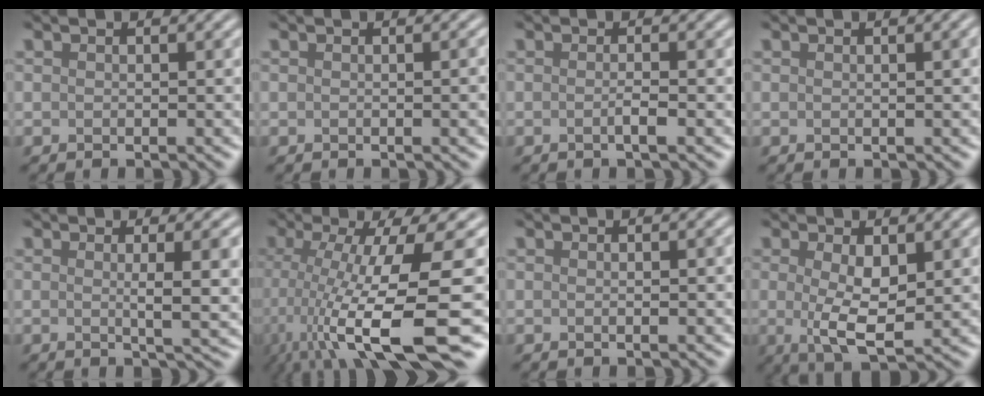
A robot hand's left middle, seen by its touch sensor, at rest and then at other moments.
{"total": 2.5, "force": [0.0, 1.0, 2.3], "torque": [-0.011, 0.005, -0.004]}
{"total": 1.2, "force": [-0.2, 0.3, 1.1], "torque": [-0.014, 0.002, -0.004]}
{"total": 1.7, "force": [0.4, 0.7, 1.5], "torque": [-0.009, 0.006, -0.001]}
{"total": 5.6, "force": [0.5, 1.3, 5.4], "torque": [-0.068, 0.003, 0.010]}
{"total": 13.6, "force": [-3.4, 3.2, 12.8], "torque": [-0.212, -0.013, -0.046]}
{"total": 1.0, "force": [0.2, 0.4, 0.9], "torque": [-0.004, -0.006, -0.005]}
{"total": 3.9, "force": [0.3, 1.1, 3.7], "torque": [-0.072, -0.006, 0.012]}